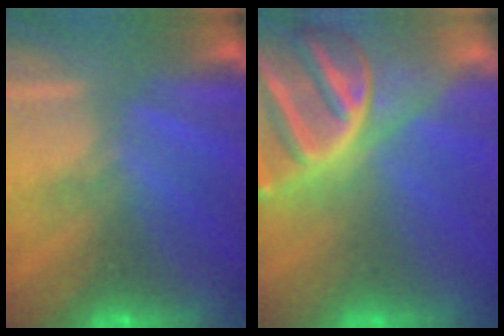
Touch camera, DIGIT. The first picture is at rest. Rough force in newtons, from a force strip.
{"total": 9.0}